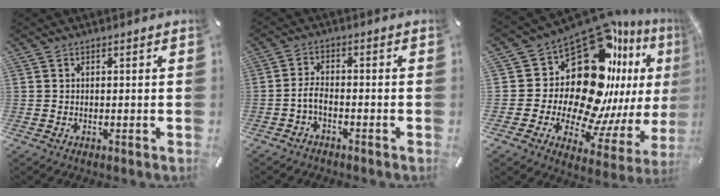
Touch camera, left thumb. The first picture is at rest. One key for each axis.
{"total": 3.6, "fx": -2.1, "fy": 1.4, "fz": 2.5, "tx": -0.063, "ty": 0.005, "tz": -0.044}
{"total": 28.5, "fx": 11.3, "fy": 16.8, "fz": 20.1, "tx": -0.346, "ty": -0.138, "tz": 0.218}